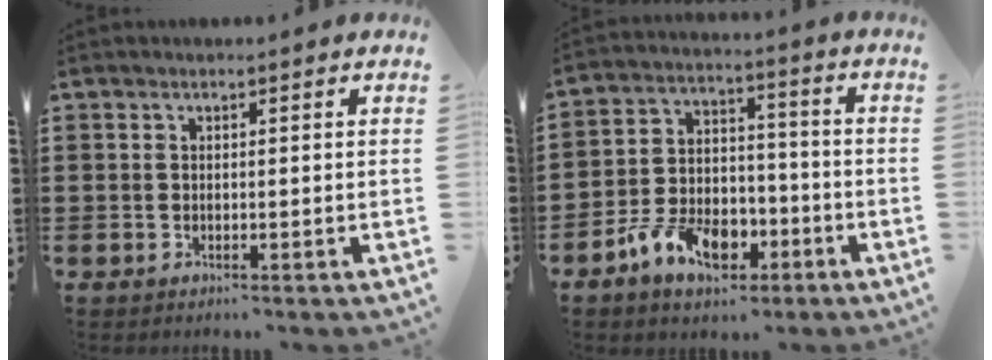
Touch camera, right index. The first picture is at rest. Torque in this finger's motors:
{"motor_torque": [1.15, 0.99, 0.30, 0.07]}